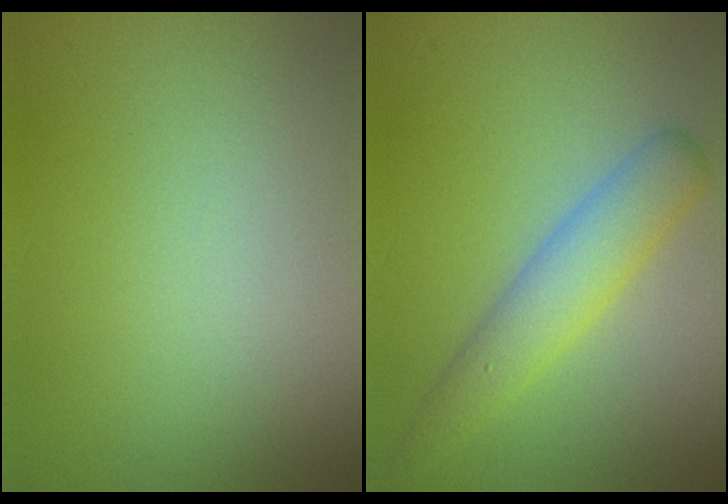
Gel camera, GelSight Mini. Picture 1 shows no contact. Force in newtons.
{"total": 3.8, "press": 3.8, "slide": 0.1}